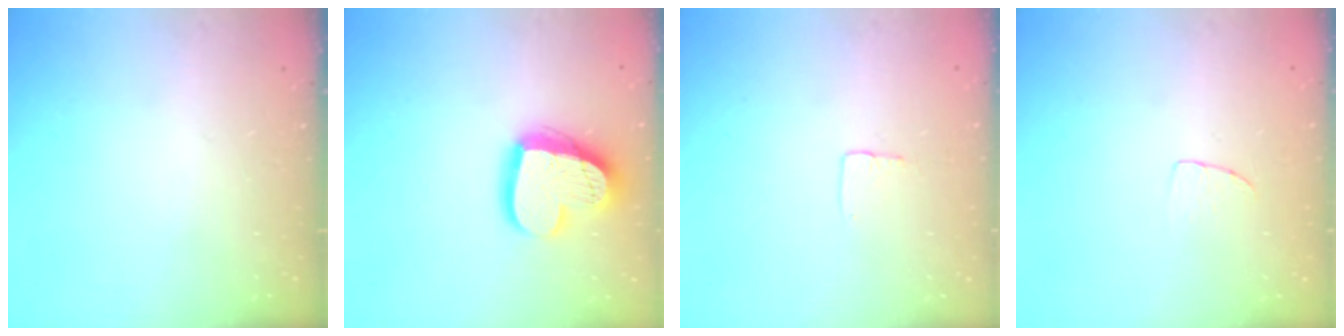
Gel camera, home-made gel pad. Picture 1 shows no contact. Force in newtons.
{"total": 17.8, "press": 17.7, "slide": 1.4}
{"total": 2.7, "press": 2.7, "slide": 0.1}
{"total": 4.1, "press": 4.0, "slide": 0.2}